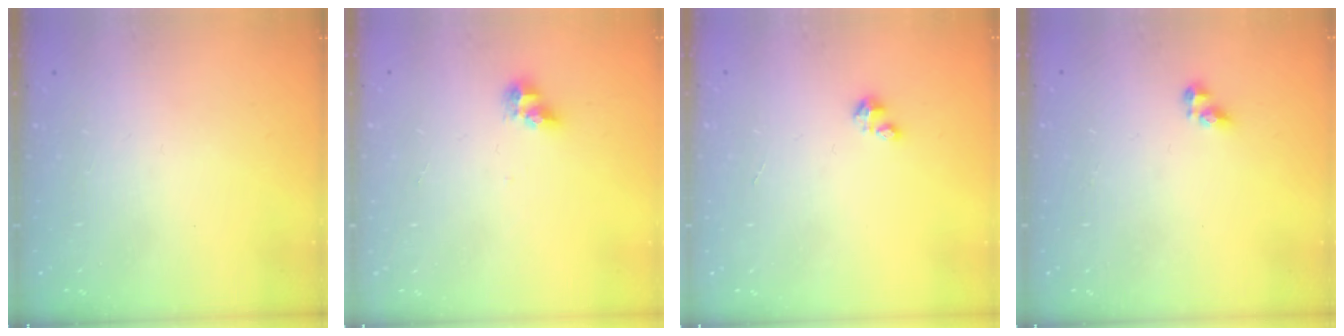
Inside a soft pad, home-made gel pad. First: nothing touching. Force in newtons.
{"total": 6.0, "press": 6.0, "slide": 0.1}
{"total": 1.2, "press": 1.2, "slide": 0.2}
{"total": 5.2, "press": 5.2, "slide": 0.7}